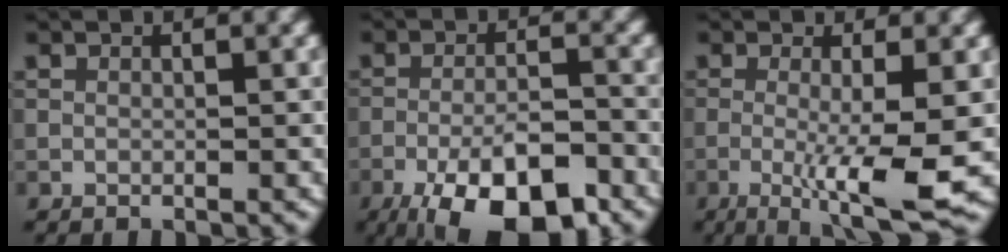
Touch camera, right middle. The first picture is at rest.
{"total": 9.7, "force": [-6.1, 3.2, 6.9], "torque": [-0.114, -0.003, -0.105]}
{"total": 6.8, "force": [-1.6, 1.0, 6.6], "torque": [-0.105, -0.016, -0.027]}